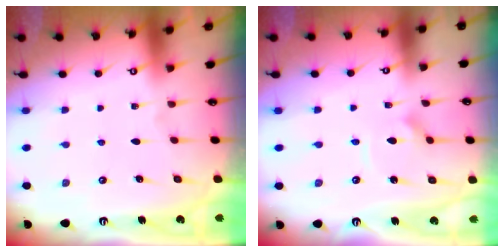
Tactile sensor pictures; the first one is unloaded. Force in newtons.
{"total": 2.8, "press": 2.8, "slide": 0.4}